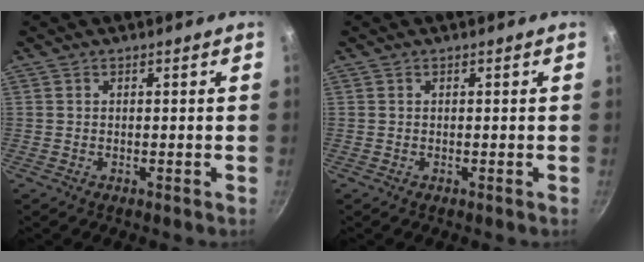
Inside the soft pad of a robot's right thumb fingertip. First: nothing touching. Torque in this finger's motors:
{"motor_torque": [-0.11, 0.08, 0.20, 0.07, 0.04]}